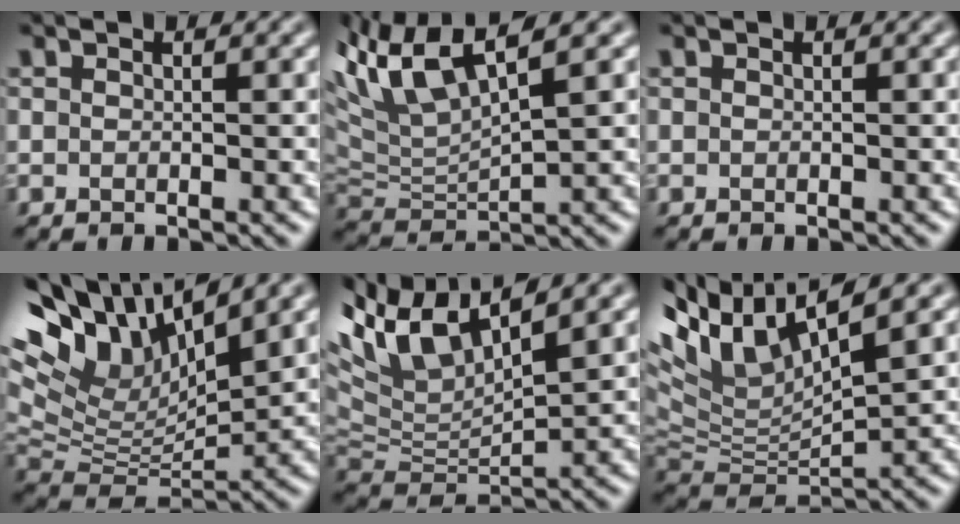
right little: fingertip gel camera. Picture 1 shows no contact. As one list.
[{"total": 6.6, "force": [5.4, 0.2, 3.9], "torque": [-0.089, 0.030, 0.100]}, {"total": 0.0}, {"total": 11.8, "force": [9.2, 2.3, 7.0], "torque": [-0.165, 0.042, 0.158]}, {"total": 9.6, "force": [7.3, 2.3, 5.9], "torque": [-0.144, 0.048, 0.135]}, {"total": 9.1, "force": [6.7, 1.2, 6.0], "torque": [-0.147, 0.030, 0.124]}]